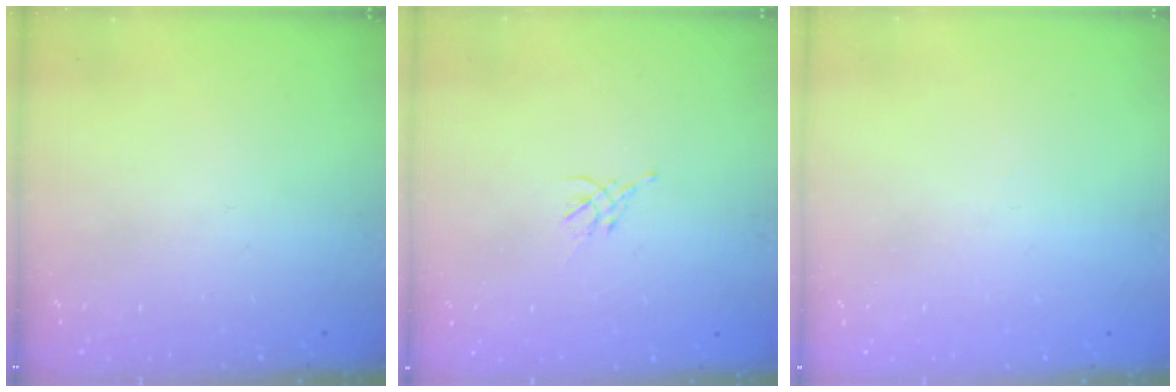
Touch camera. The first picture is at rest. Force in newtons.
{"total": 1.5, "press": 1.4, "slide": 0.6}
{"total": 1.8, "press": 1.6, "slide": 0.6}